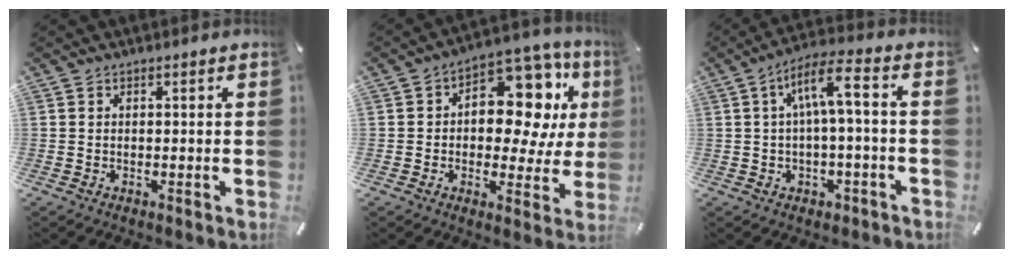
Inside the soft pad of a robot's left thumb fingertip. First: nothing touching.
{"total": 15.2, "force": [4.5, 9.9, 10.7], "torque": [-0.134, -0.037, 0.079]}
{"total": 9.3, "force": [1.1, 3.5, 8.5], "torque": [-0.163, 0.009, 0.018]}